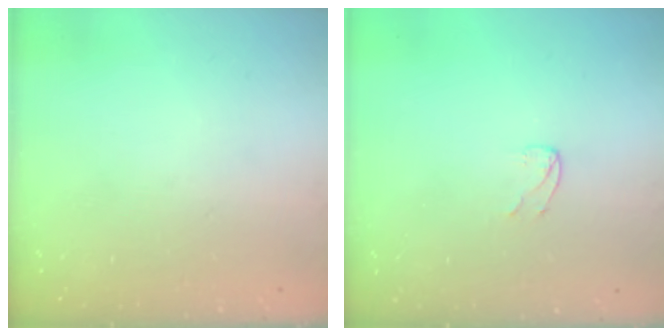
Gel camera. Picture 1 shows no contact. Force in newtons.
{"total": 3.0, "press": 3.0, "slide": 0.3}